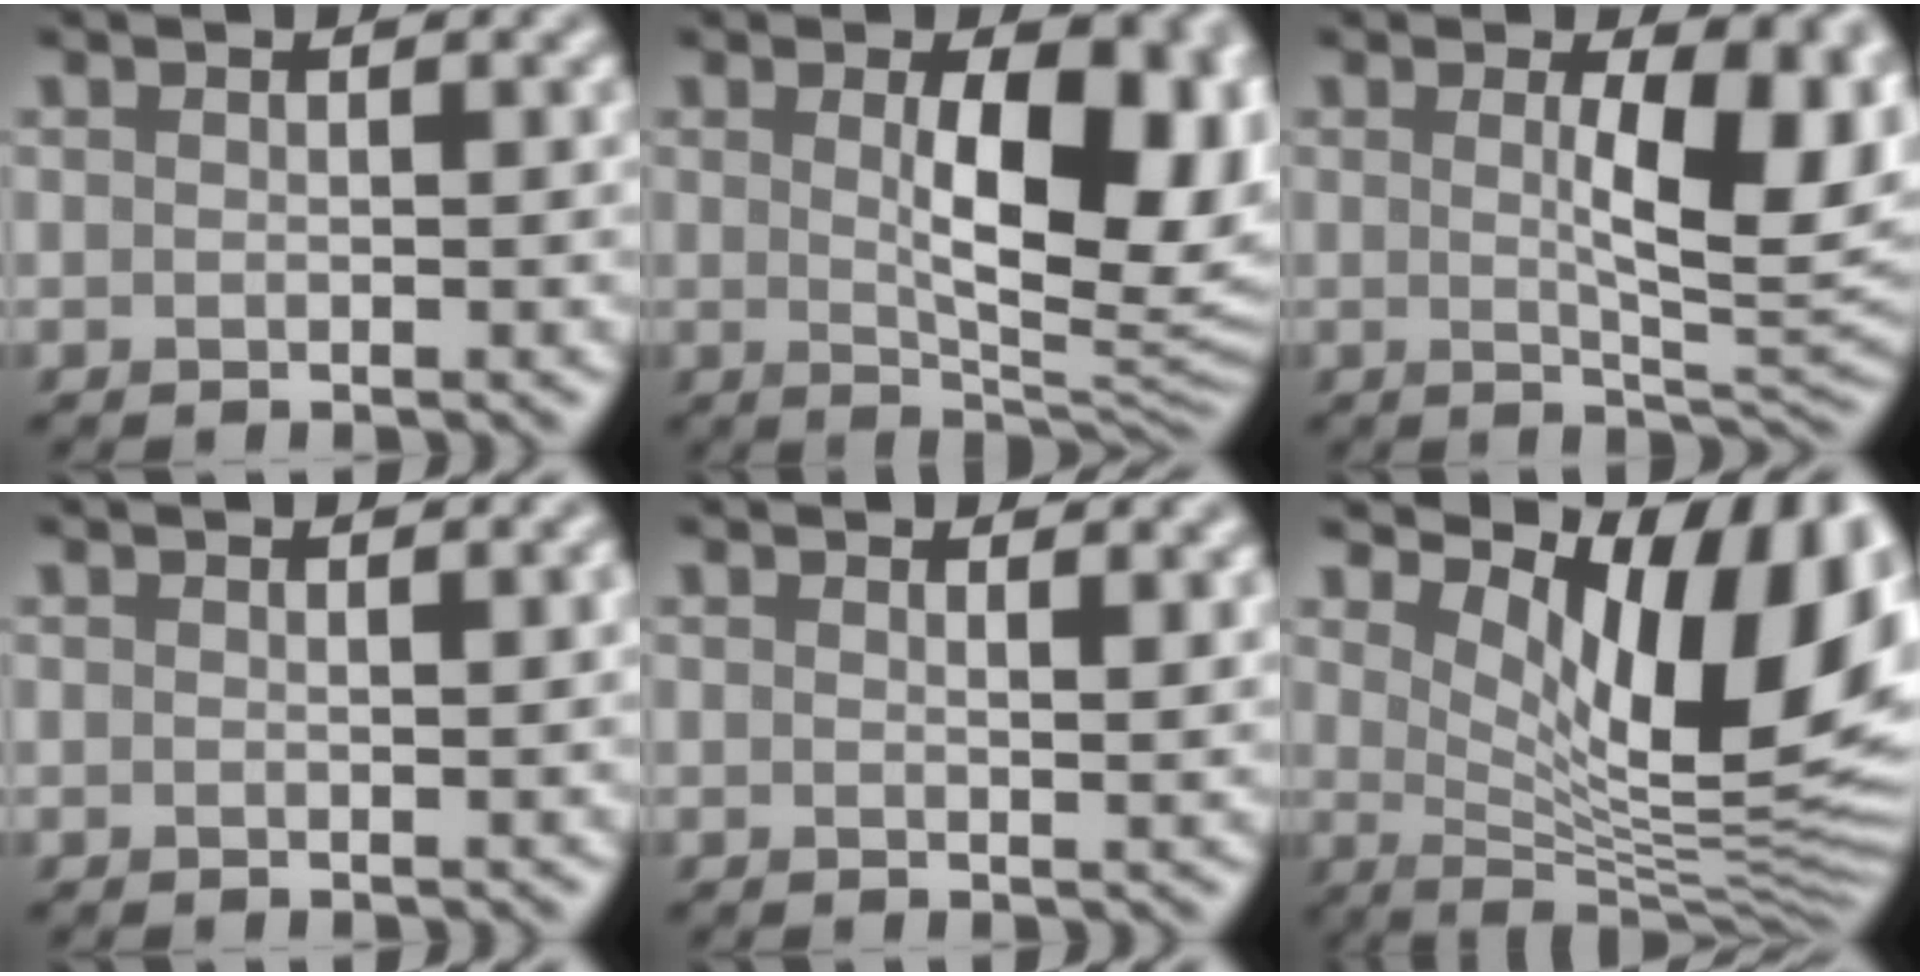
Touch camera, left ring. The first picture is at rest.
{"total": 10.9, "force": [1.5, 4.8, 9.7], "torque": [-0.118, -0.006, 0.031]}
{"total": 8.2, "force": [1.3, 2.6, 7.7], "torque": [-0.109, -0.006, 0.025]}
{"total": 0.7, "force": [0.3, 0.1, 0.7], "torque": [-0.006, 0.002, 0.004]}
{"total": 1.4, "force": [1.1, 0.4, 0.8], "torque": [-0.005, 0.000, 0.015]}
{"total": 13.5, "force": [4.6, 5.3, 11.6], "torque": [-0.149, -0.012, 0.080]}